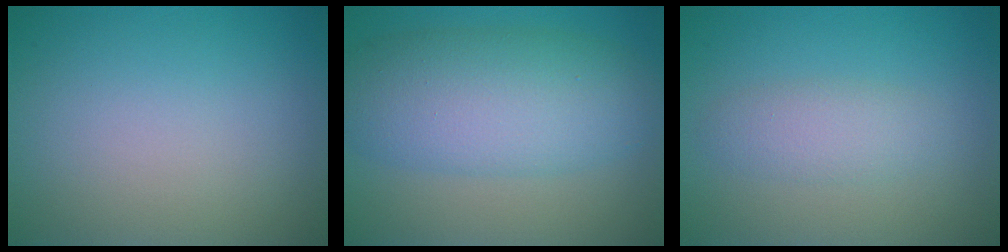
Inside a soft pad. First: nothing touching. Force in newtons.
{"total": 8.2, "press": 8.2, "slide": 0.3}
{"total": 2.3, "press": 2.3, "slide": 0.0}